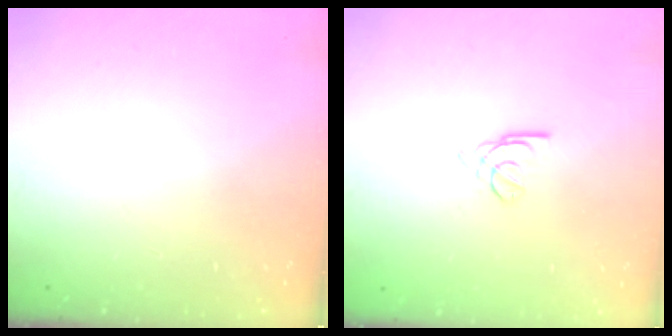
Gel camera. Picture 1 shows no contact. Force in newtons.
{"total": 2.2, "press": 2.1, "slide": 0.5}